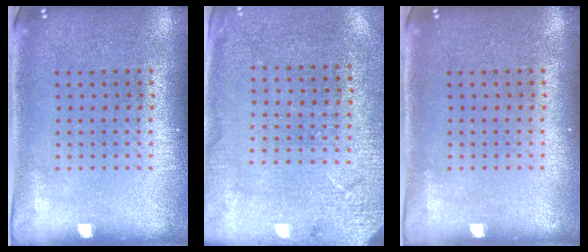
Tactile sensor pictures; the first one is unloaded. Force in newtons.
{"total": 2.6, "press": 2.5, "slide": 0.5}
{"total": 0.0}